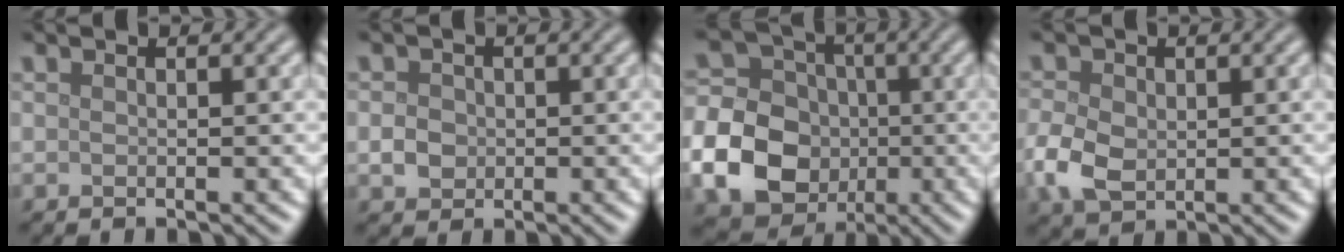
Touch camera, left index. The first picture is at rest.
{"total": 2.0, "force": [-0.2, 1.8, 0.9], "torque": [-0.011, 0.000, -0.008]}
{"total": 11.6, "force": [-2.7, 10.0, 5.3], "torque": [-0.107, -0.028, -0.075]}
{"total": 4.6, "force": [-0.6, 3.4, 3.0], "torque": [-0.076, -0.002, -0.016]}